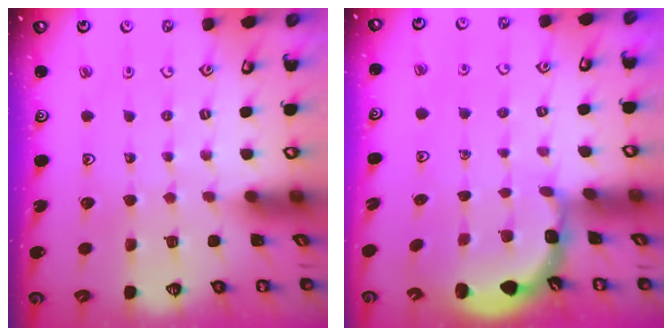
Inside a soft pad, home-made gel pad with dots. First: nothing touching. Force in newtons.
{"total": 2.0, "press": 1.8, "slide": 0.9}